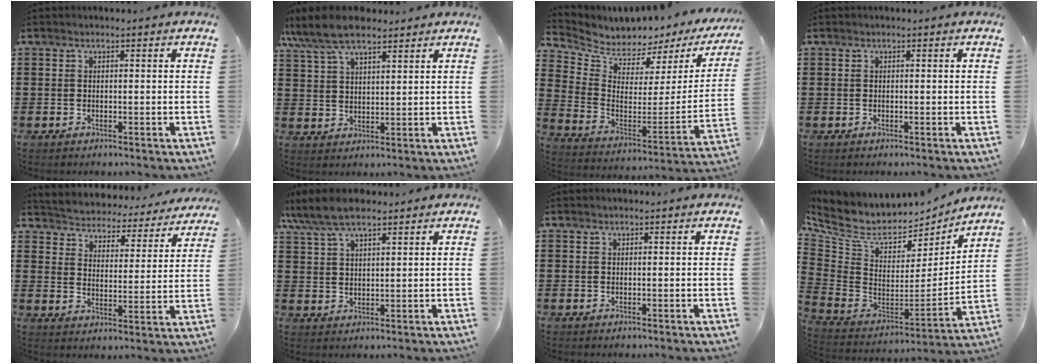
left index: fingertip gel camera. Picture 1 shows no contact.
{"total": 8.0, "force": [6.5, 2.6, 3.9], "torque": [-0.096, -0.006, 0.122]}
{"total": 4.3, "force": [4.0, 1.3, -0.3], "torque": [-0.030, -0.050, 0.067]}
{"total": 0.0}
{"total": 3.6, "force": [3.5, 0.0, -0.5], "torque": [-0.017, -0.038, 0.052]}
{"total": 7.0, "force": [5.7, 2.2, 3.5], "torque": [-0.084, -0.005, 0.107]}
{"total": 0.5, "force": [0.5, 0.0, 0.1], "torque": [-0.004, -0.001, 0.010]}
{"total": 6.9, "force": [5.1, 3.4, 3.2], "torque": [-0.093, -0.049, 0.087]}